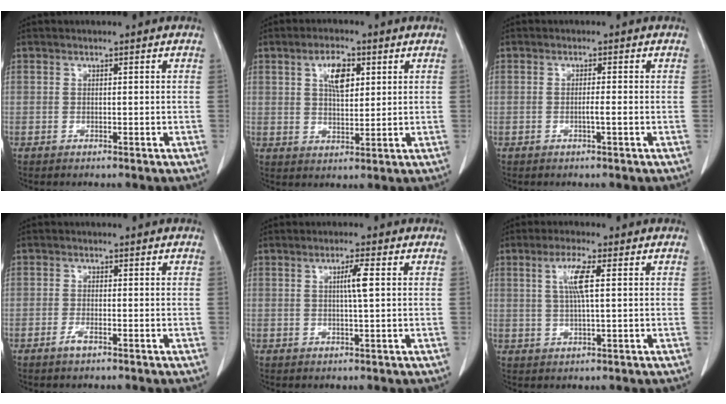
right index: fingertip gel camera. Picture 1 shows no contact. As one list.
[{"total": 5.6, "force": [2.2, 2.3, 4.6], "torque": [-0.085, 0.004, 0.041]}, {"total": 1.4, "force": [-0.3, -0.1, 1.4], "torque": [-0.022, 0.001, -0.004]}, {"total": 1.5, "force": [-1.0, 0.3, 1.2], "torque": [-0.024, 0.000, -0.017]}, {"total": 3.1, "force": [0.7, -0.2, 3.0], "torque": [-0.051, 0.000, 0.013]}, {"total": 5.0, "force": [1.4, 0.2, 4.8], "torque": [-0.096, 0.002, 0.028]}]